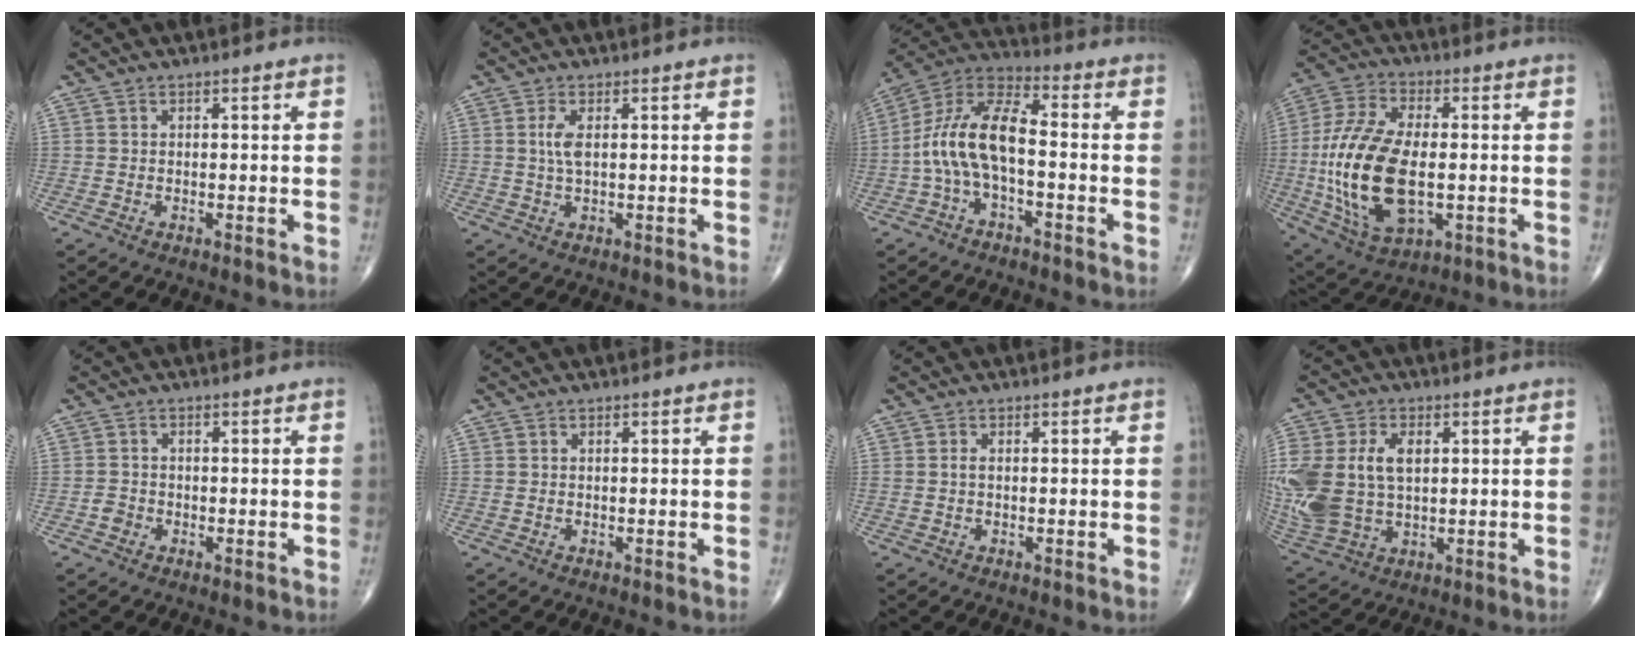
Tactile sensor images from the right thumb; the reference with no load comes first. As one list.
[{"total": 3.0, "force": [0.6, 1.0, 2.8], "torque": [-0.067, -0.001, 0.014]}, {"total": 12.4, "force": [-2.2, 5.6, 10.9], "torque": [-0.220, 0.046, -0.050]}, {"total": 21.4, "force": [-2.1, 11.0, 18.3], "torque": [-0.389, -0.002, -0.026]}, {"total": 1.7, "force": [-0.8, 1.4, 0.5], "torque": [-0.006, 0.008, -0.017]}, {"total": 0.0}, {"total": 0.9, "force": [0.0, 0.5, 0.7], "torque": [-0.016, 0.000, -0.001]}, {"total": 18.6, "force": [2.1, 12.3, 13.7], "torque": [-0.337, 0.002, 0.055]}]